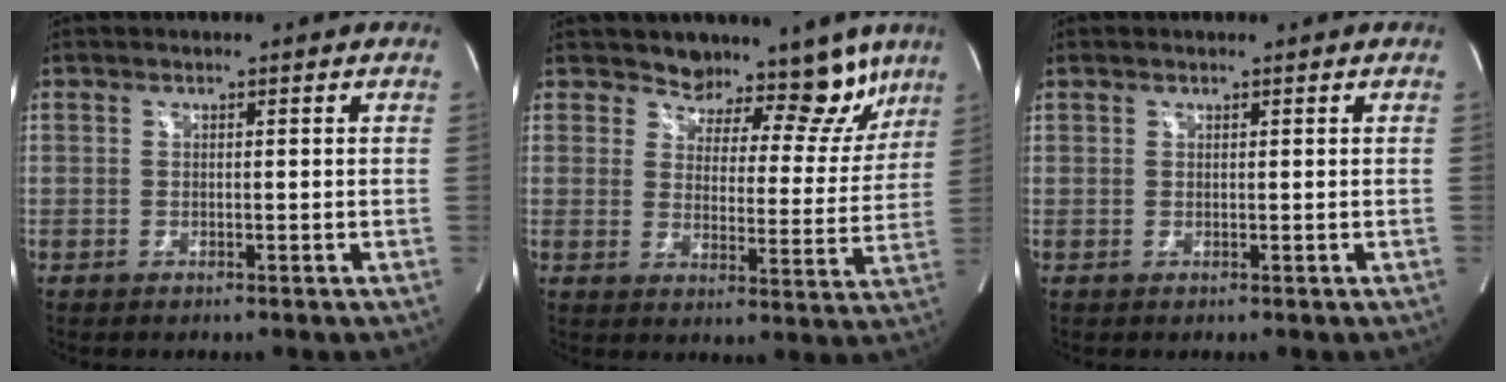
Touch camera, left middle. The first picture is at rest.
{"total": 10.9, "force": [9.2, 5.0, 3.1], "torque": [-0.008, -0.013, 0.099]}
{"total": 0.9, "force": [0.4, -0.4, -0.7], "torque": [0.004, 0.008, 0.015]}